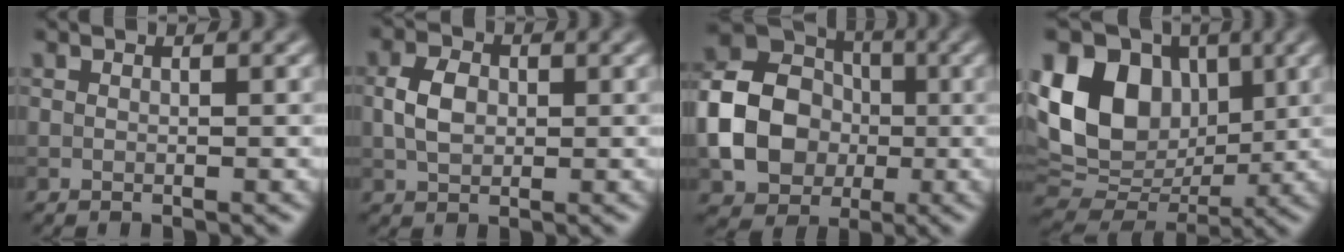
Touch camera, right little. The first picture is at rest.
{"total": 3.3, "force": [0.2, 2.4, 2.3], "torque": [-0.050, 0.005, -0.001]}
{"total": 8.9, "force": [-1.4, 7.1, 5.2], "torque": [-0.097, 0.003, -0.036]}
{"total": 13.3, "force": [2.6, 10.0, 8.4], "torque": [-0.178, 0.021, 0.041]}